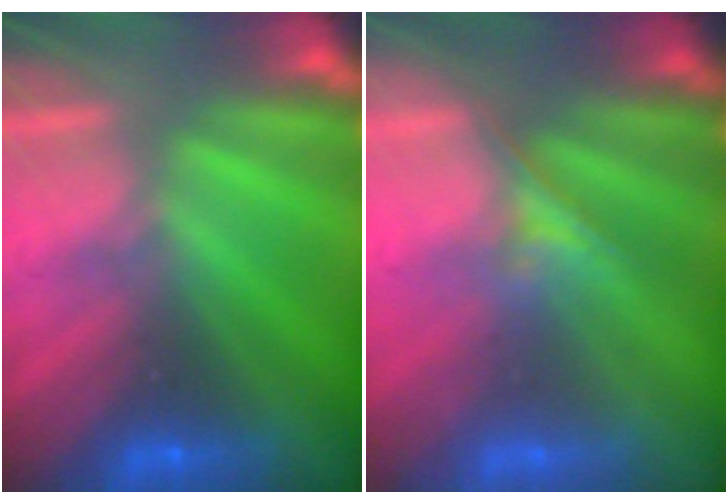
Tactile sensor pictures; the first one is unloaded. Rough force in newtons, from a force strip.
{"total": 1.8}